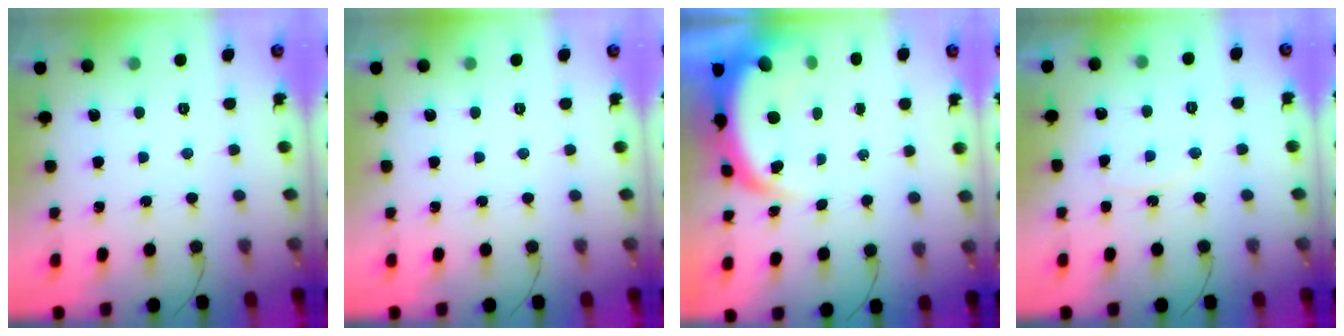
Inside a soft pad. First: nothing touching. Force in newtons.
{"total": 0.0}
{"total": 6.9, "press": 6.8, "slide": 0.8}
{"total": 7.7, "press": 7.7, "slide": 0.4}